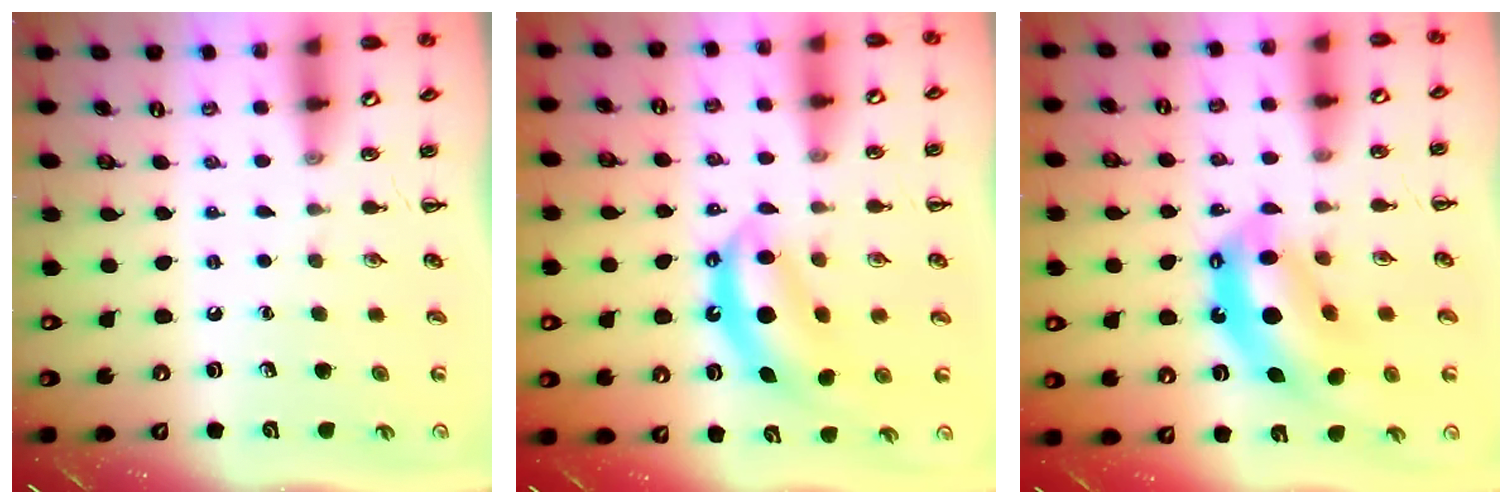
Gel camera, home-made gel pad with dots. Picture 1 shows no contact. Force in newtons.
{"total": 8.9, "press": 8.8, "slide": 1.4}
{"total": 12.4, "press": 12.0, "slide": 3.2}